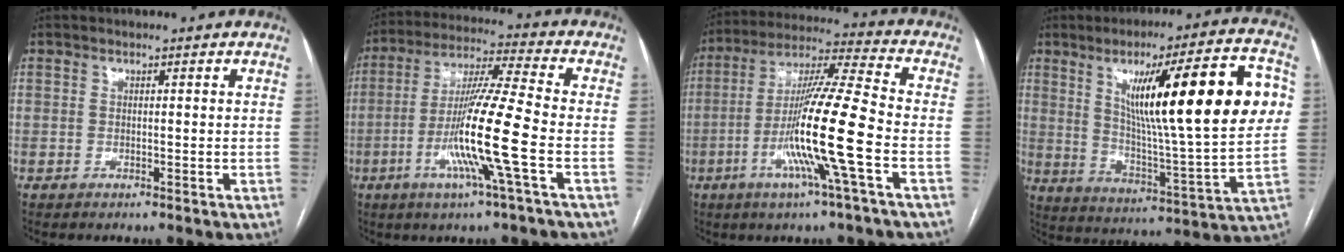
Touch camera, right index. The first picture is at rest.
{"total": 13.8, "force": [-4.1, -1.4, 13.1], "torque": [-0.251, -0.011, -0.085]}
{"total": 15.6, "force": [-4.6, -1.3, 14.9], "torque": [-0.282, -0.008, -0.094]}
{"total": 23.6, "force": [6.3, 2.0, 22.7], "torque": [-0.336, 0.008, 0.089]}